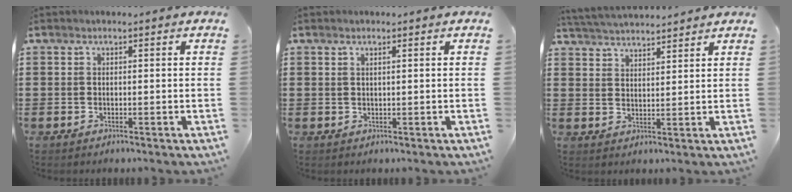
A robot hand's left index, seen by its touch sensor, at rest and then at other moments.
{"total": 0.7, "force": [0.3, -0.1, 0.6], "torque": [-0.011, -0.004, 0.006]}
{"total": 3.7, "force": [3.7, 0.0, 0.4], "torque": [-0.021, -0.014, 0.067]}